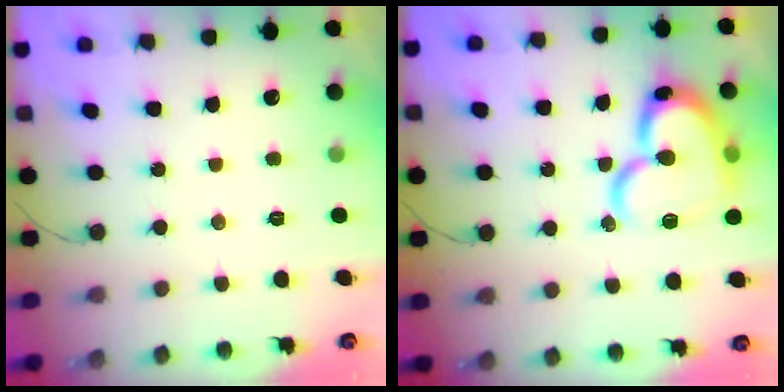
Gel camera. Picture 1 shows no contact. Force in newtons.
{"total": 20.4, "press": 20.2, "slide": 2.2}